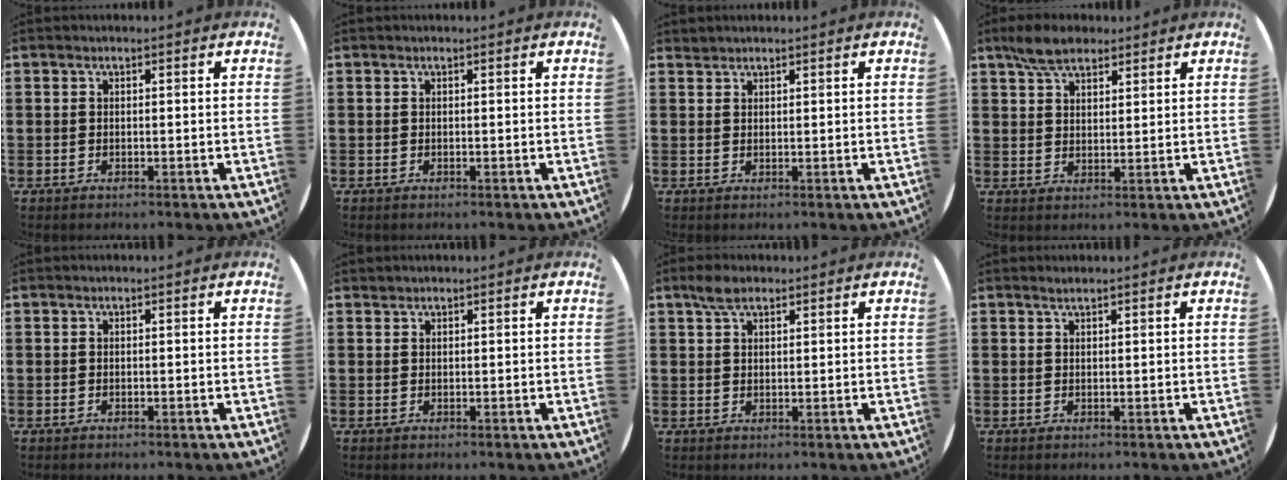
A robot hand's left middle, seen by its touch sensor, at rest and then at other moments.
{"total": 0.0}
{"total": 0.8, "force": [0.8, 0.0, -0.2], "torque": [0.002, 0.002, 0.016]}
{"total": 5.5, "force": [4.4, 2.6, 2.0], "torque": [-0.044, 0.000, 0.082]}
{"total": 0.0}
{"total": 0.5, "force": [0.5, 0.0, -0.1], "torque": [0.001, 0.002, 0.010]}
{"total": 3.1, "force": [2.3, 1.5, 1.5], "torque": [-0.025, 0.004, 0.041]}
{"total": 0.8, "force": [0.8, -0.1, 0.3], "torque": [-0.005, -0.001, 0.015]}